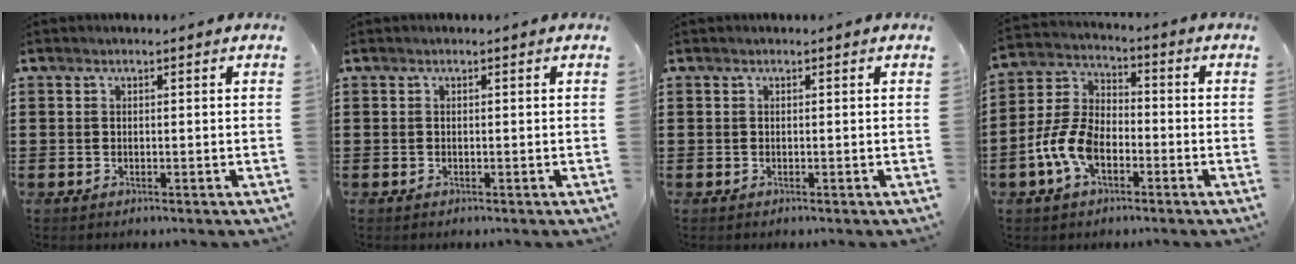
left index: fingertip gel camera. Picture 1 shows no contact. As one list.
[{"total": 0.0}, {"total": 0.0}, {"total": 8.3, "force": [-3.6, 4.9, 5.8], "torque": [-0.162, -0.002, -0.077]}]